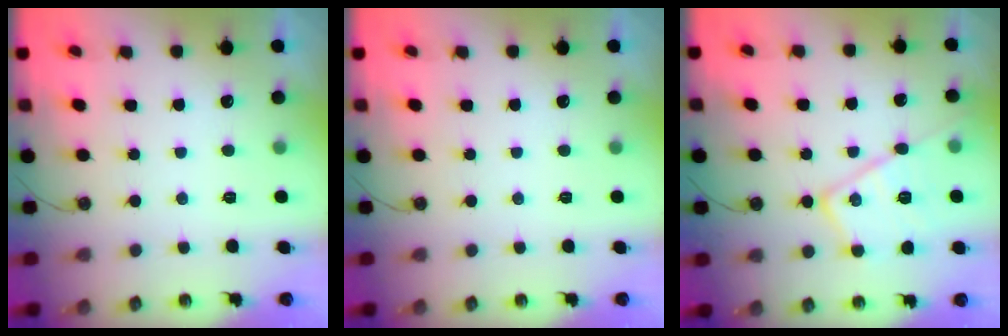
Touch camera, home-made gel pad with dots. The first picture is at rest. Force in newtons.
{"total": 0.0}
{"total": 16.7, "press": 16.6, "slide": 1.1}